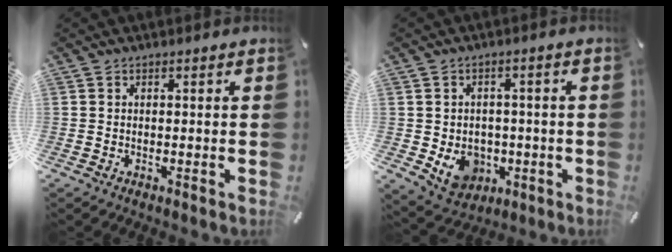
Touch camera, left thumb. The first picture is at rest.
{"total": 7.9, "force": [-1.9, 6.9, 3.4], "torque": [-0.055, 0.010, -0.030]}